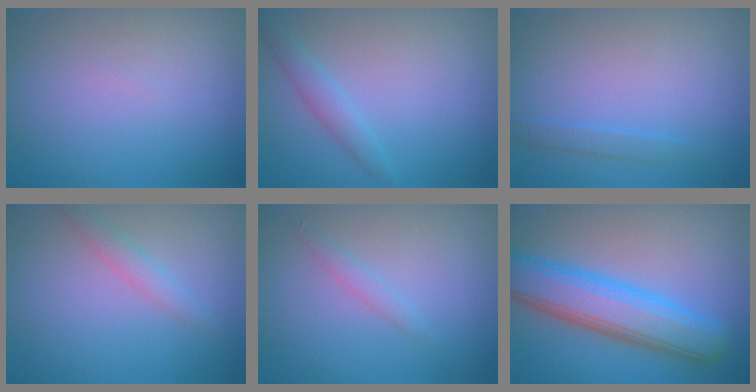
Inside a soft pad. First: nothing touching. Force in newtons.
{"total": 1.7, "press": 1.7, "slide": 0.0}
{"total": 1.0, "press": 1.0, "slide": 0.1}
{"total": 1.6, "press": 1.6, "slide": 0.0}
{"total": 1.0, "press": 1.0, "slide": 0.1}
{"total": 7.7, "press": 7.7, "slide": 0.4}